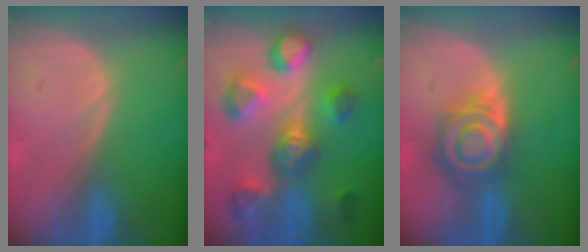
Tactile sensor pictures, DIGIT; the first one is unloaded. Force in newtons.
{"total": 10.6, "press": 10.0, "slide": 3.5}
{"total": 8.0, "press": 7.1, "slide": 3.7}